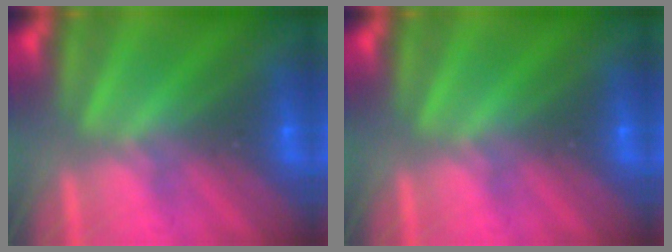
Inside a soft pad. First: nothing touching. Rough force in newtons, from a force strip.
{"total": 0.0}